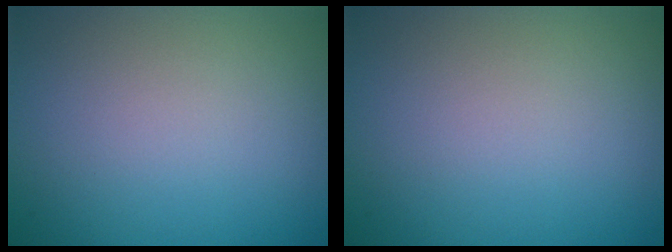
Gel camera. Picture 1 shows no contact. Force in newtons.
{"total": 0.0}